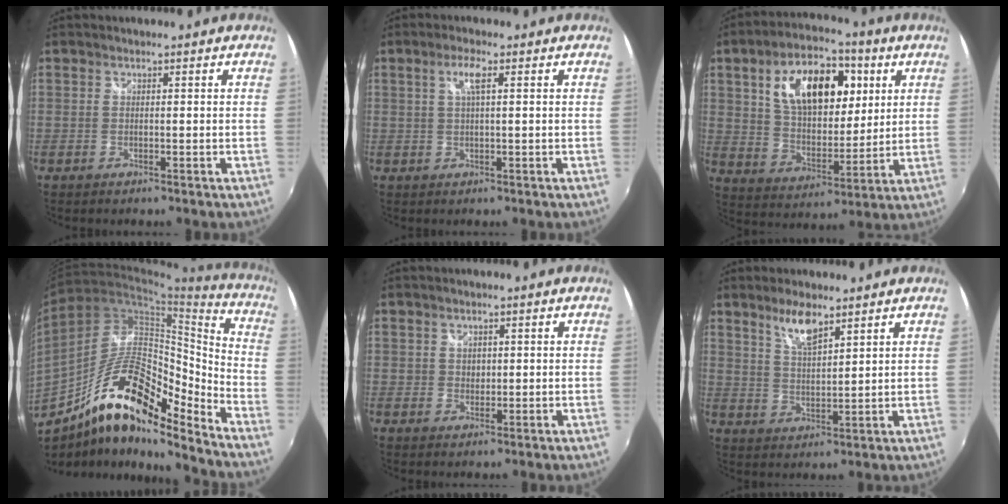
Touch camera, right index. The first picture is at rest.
{"total": 3.1, "force": [1.0, 0.2, 2.9], "torque": [-0.055, 0.005, 0.018]}
{"total": 18.7, "force": [6.5, 10.3, 14.2], "torque": [-0.251, 0.024, 0.114]}
{"total": 18.7, "force": [-11.8, 6.0, 13.2], "torque": [-0.238, 0.011, -0.221]}
{"total": 1.9, "force": [0.4, 1.8, 0.8], "torque": [-0.009, 0.002, 0.006]}
{"total": 6.0, "force": [4.3, 1.4, 3.9], "torque": [-0.073, 0.000, 0.085]}